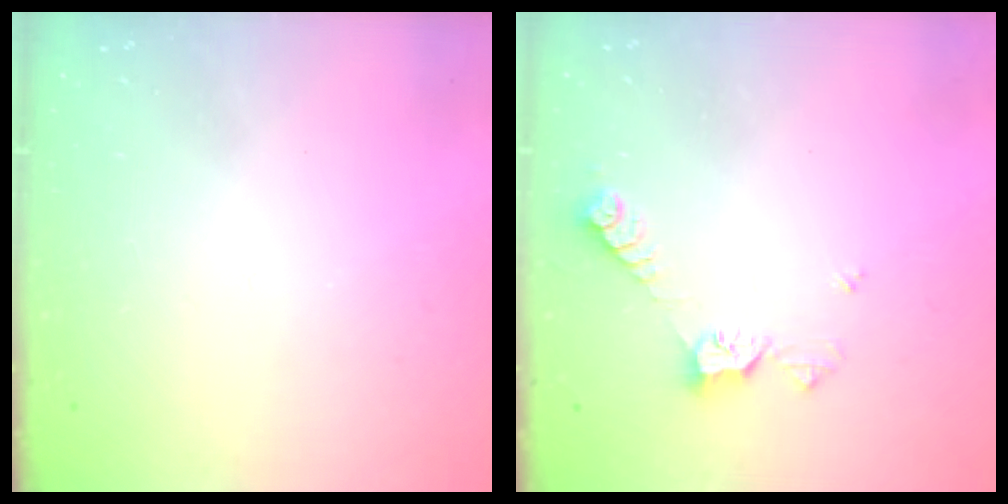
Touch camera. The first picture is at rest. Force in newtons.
{"total": 6.0, "press": 6.0, "slide": 0.6}